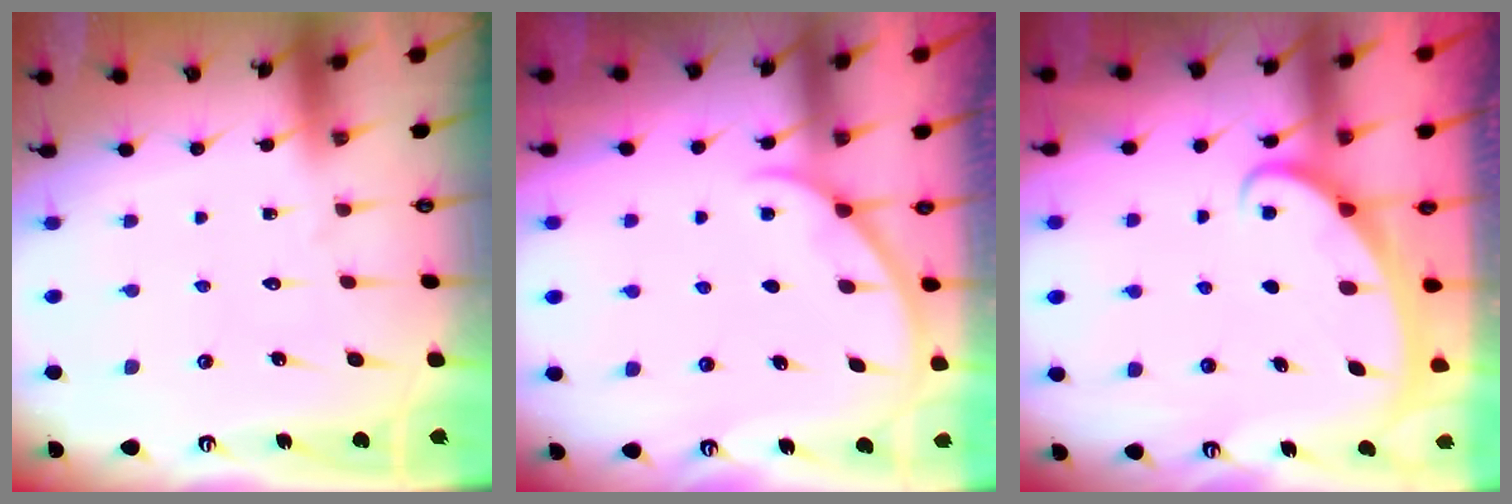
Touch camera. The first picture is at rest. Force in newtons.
{"total": 0.8, "press": 0.8, "slide": 0.2}
{"total": 2.3, "press": 2.2, "slide": 0.3}